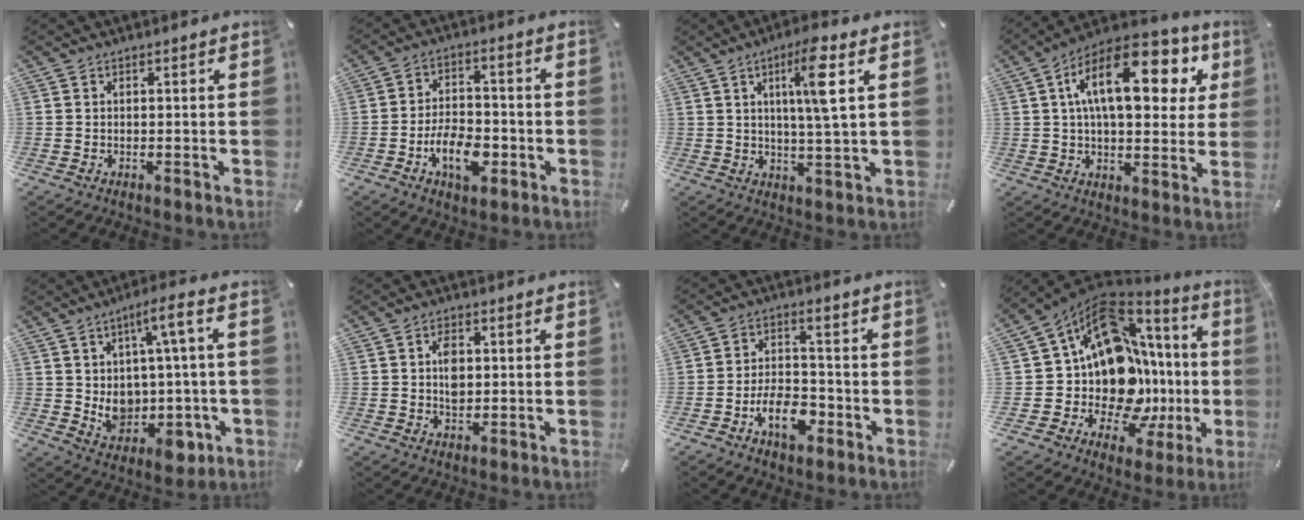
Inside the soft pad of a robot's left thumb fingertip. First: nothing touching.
{"total": 10.1, "force": [-3.7, 5.9, 7.3], "torque": [-0.135, 0.009, -0.063]}
{"total": 10.0, "force": [3.7, 0.8, 9.3], "torque": [-0.153, -0.006, 0.049]}
{"total": 20.3, "force": [7.0, 9.8, 16.4], "torque": [-0.272, -0.013, 0.109]}
{"total": 11.3, "force": [1.8, 6.7, 8.9], "torque": [-0.123, -0.011, 0.038]}
{"total": 4.5, "force": [0.7, 2.8, 3.5], "torque": [-0.050, -0.003, 0.005]}
{"total": 10.0, "force": [-4.1, 6.1, 6.8], "torque": [-0.113, 0.014, -0.073]}
{"total": 20.9, "force": [0.7, 14.3, 15.2], "torque": [-0.239, -0.097, 0.049]}